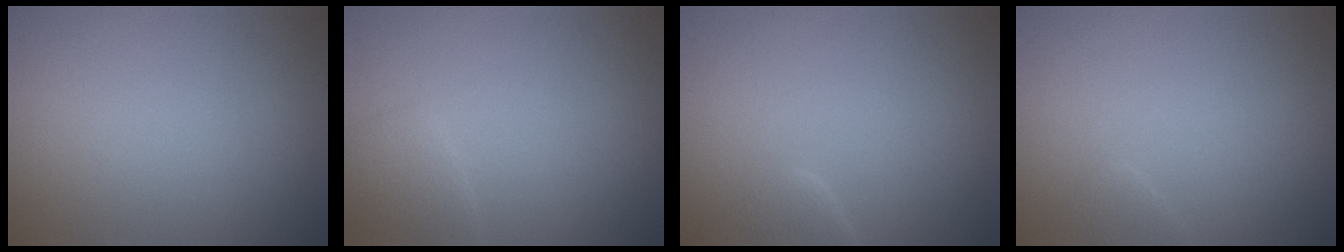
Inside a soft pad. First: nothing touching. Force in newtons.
{"total": 1.4, "press": 1.4, "slide": 0.1}
{"total": 1.9, "press": 1.9, "slide": 0.2}
{"total": 0.8, "press": 0.8, "slide": 0.1}